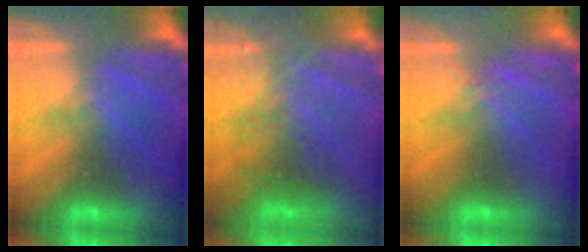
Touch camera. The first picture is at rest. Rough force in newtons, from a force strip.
{"total": 3.4}
{"total": 2.1}